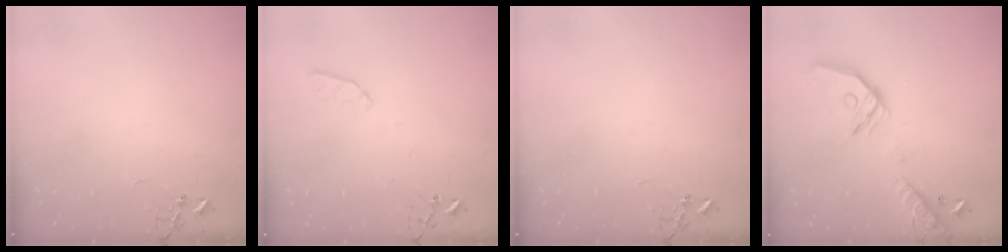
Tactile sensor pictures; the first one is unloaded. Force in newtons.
{"total": 5.4, "press": 5.3, "slide": 0.7}
{"total": 0.0}
{"total": 17.2, "press": 17.0, "slide": 2.2}